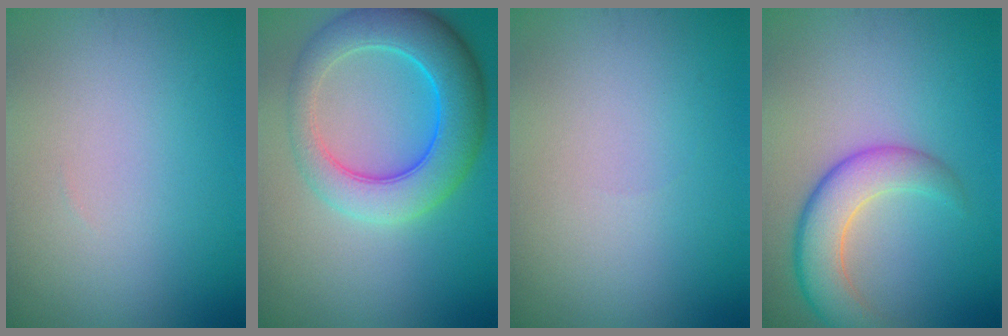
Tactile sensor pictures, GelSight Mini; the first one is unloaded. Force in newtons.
{"total": 7.9, "press": 7.9, "slide": 0.3}
{"total": 0.0}
{"total": 5.2, "press": 5.2, "slide": 0.3}